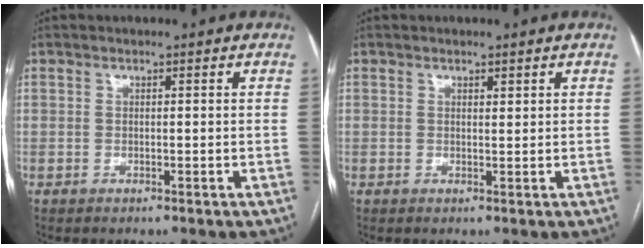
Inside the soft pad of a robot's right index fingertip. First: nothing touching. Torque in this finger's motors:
{"motor_torque": [-0.08, 0.30, -0.03, 0.00]}